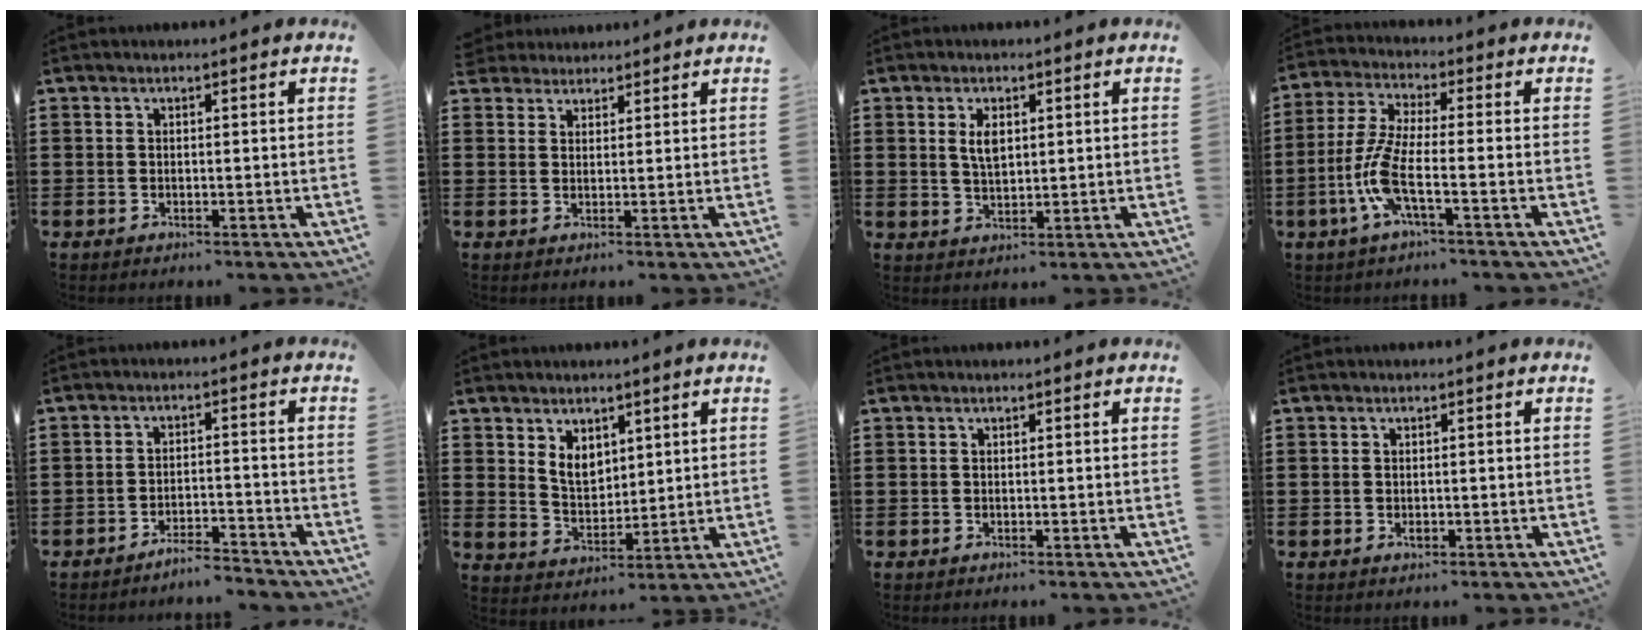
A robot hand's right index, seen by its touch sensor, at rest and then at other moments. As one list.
[{"total": 2.4, "force": [2.1, 1.1, -0.4], "torque": [0.001, 0.009, 0.043]}, {"total": 3.4, "force": [1.1, 1.6, 2.8], "torque": [-0.060, 0.008, 0.018]}, {"total": 7.9, "force": [-3.1, 2.0, 7.1], "torque": [-0.177, -0.015, -0.067]}, {"total": 3.6, "force": [-3.6, 0.2, 0.5], "torque": [-0.012, 0.005, -0.074]}, {"total": 4.8, "force": [3.6, 3.1, 0.4], "torque": [-0.025, -0.002, 0.067]}, {"total": 0.0}, {"total": 0.9, "force": [-0.3, 0.5, 0.7], "torque": [-0.014, -0.001, -0.005]}]